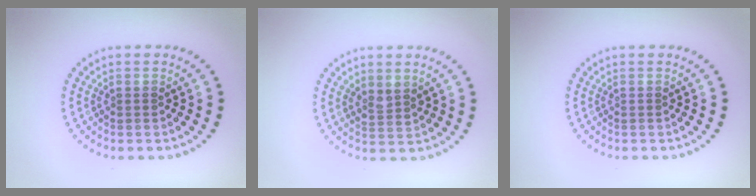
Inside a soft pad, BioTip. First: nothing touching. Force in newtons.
{"total": 1.4, "press": 1.1, "slide": 0.8}
{"total": 0.0}